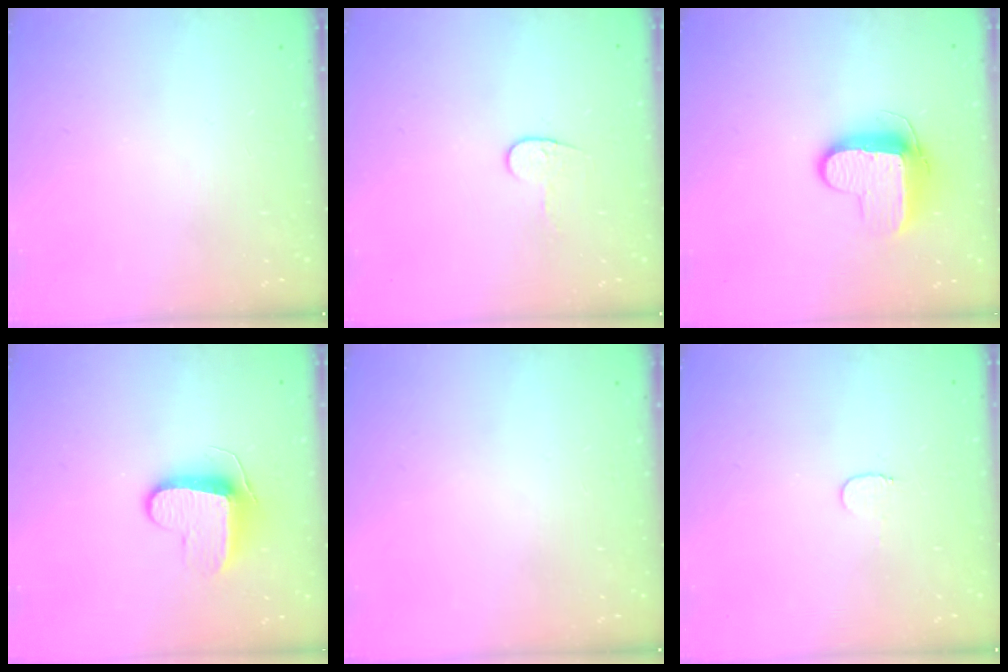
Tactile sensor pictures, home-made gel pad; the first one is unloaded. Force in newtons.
{"total": 6.0, "press": 6.0, "slide": 0.4}
{"total": 10.2, "press": 10.1, "slide": 0.8}
{"total": 9.3, "press": 9.3, "slide": 0.3}
{"total": 0.0}
{"total": 3.5, "press": 3.5, "slide": 0.4}